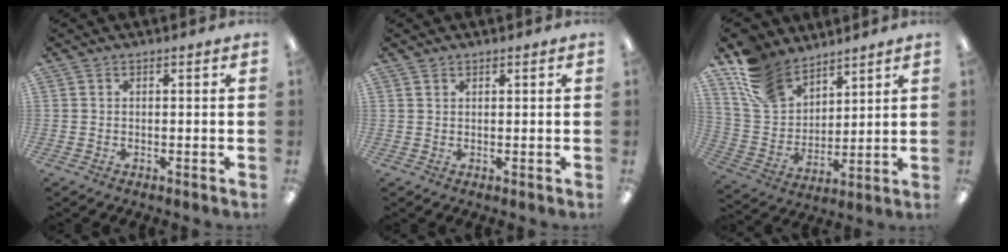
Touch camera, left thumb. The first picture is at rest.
{"total": 0.8, "force": [0.7, 0.5, 0.1], "torque": [-0.003, -0.001, 0.013]}
{"total": 14.2, "force": [10.8, 8.2, 4.4], "torque": [-0.112, -0.054, 0.214]}